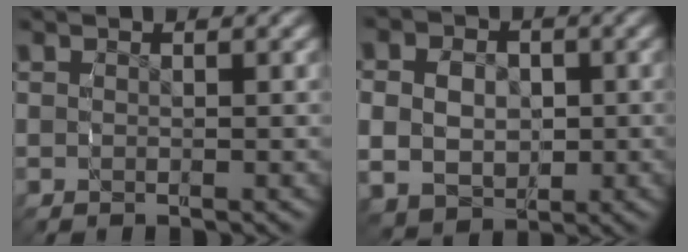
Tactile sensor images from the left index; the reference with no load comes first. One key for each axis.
{"total": 7.1, "fx": -0.7, "fy": 6.0, "fz": 3.6, "tx": -0.083, "ty": -0.032, "tz": -0.004}